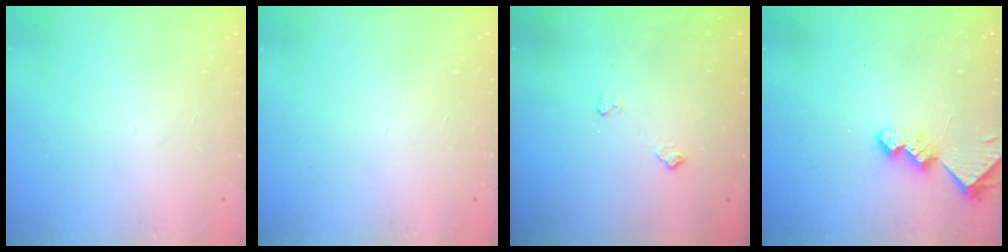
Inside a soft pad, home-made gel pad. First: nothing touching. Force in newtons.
{"total": 0.0}
{"total": 6.0, "press": 5.9, "slide": 0.8}
{"total": 7.5, "press": 7.5, "slide": 0.7}